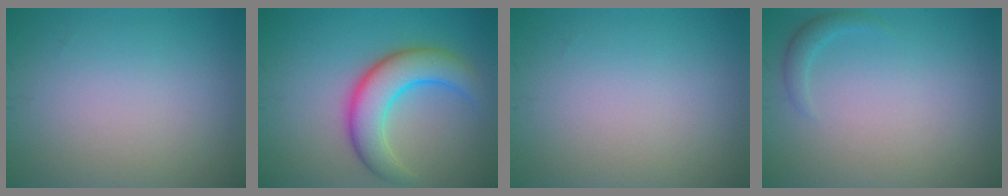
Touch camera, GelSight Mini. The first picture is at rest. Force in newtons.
{"total": 6.3, "press": 6.3, "slide": 0.2}
{"total": 0.0}
{"total": 1.2, "press": 1.2, "slide": 0.1}